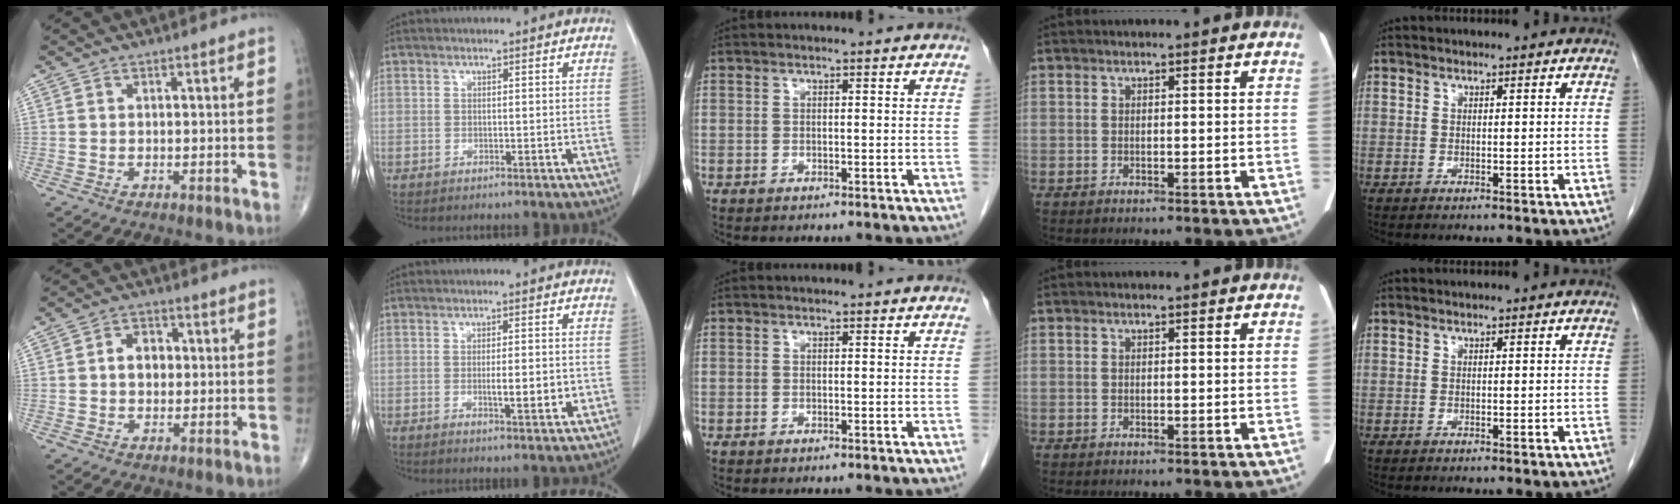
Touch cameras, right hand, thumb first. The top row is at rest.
{"thumb": {"total": 5.0, "force": [0.3, 3.8, 3.2], "torque": [-0.033, 0.013, 0.000]}, "index": {"total": 5.0, "force": [-0.8, 0.9, 4.9], "torque": [-0.077, -0.007, -0.009]}}